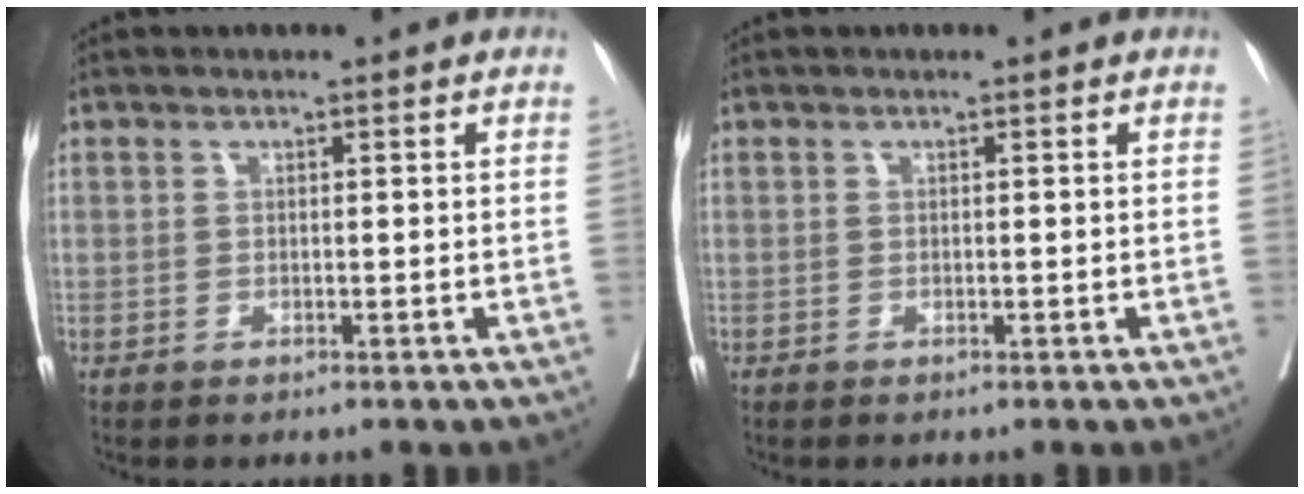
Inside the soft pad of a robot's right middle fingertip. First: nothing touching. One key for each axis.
{"total": 0.0}